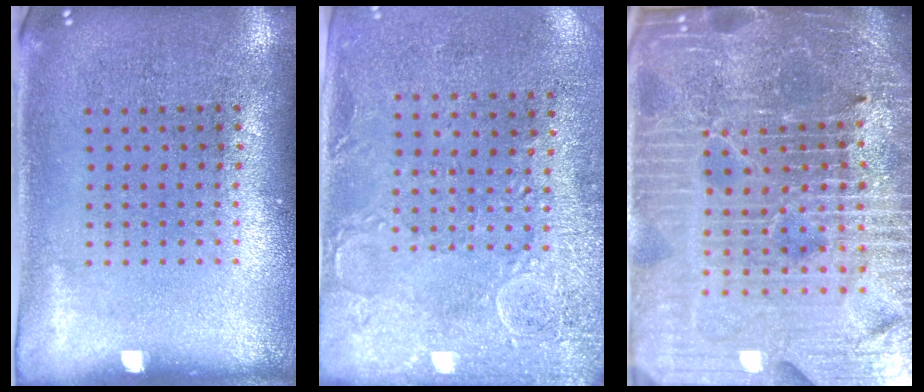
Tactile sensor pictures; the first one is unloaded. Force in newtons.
{"total": 2.9, "press": 2.3, "slide": 1.7}
{"total": 6.6, "press": 5.8, "slide": 3.0}